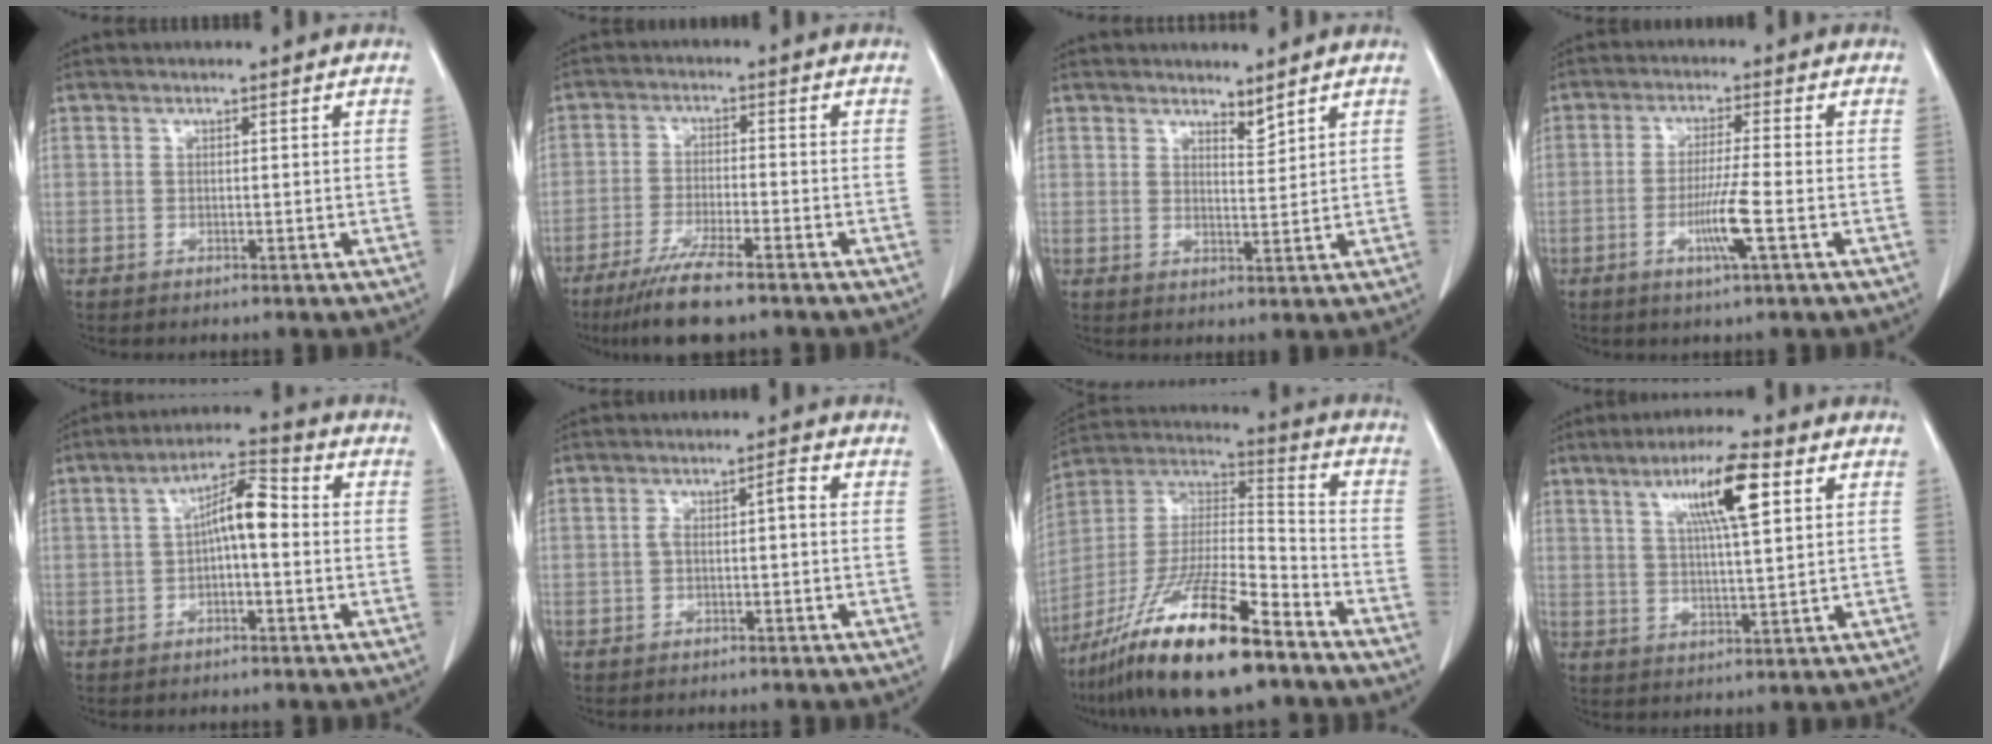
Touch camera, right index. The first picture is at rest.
{"total": 8.4, "force": [-6.3, 0.5, 5.5], "torque": [-0.097, -0.022, -0.109]}
{"total": 2.3, "force": [2.2, 0.2, 0.7], "torque": [-0.012, -0.009, 0.041]}
{"total": 6.1, "force": [-2.1, -0.6, 5.6], "torque": [-0.105, -0.012, -0.041]}
{"total": 6.8, "force": [-0.1, 1.8, 6.6], "torque": [-0.116, 0.028, -0.005]}
{"total": 2.8, "force": [-0.3, 0.6, 2.8], "torque": [-0.049, 0.016, -0.003]}
{"total": 20.8, "force": [-14.1, 3.0, 15.0], "torque": [-0.294, -0.025, -0.256]}
{"total": 9.4, "force": [4.0, 0.7, 8.5], "torque": [-0.151, 0.009, 0.067]}